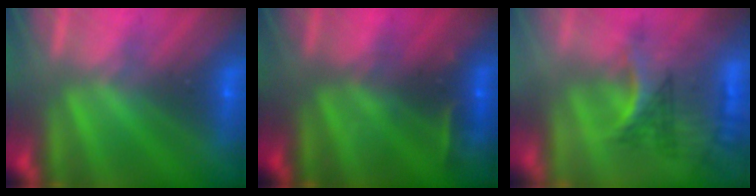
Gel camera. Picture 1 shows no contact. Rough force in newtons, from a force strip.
{"total": 2.4}
{"total": 2.9}